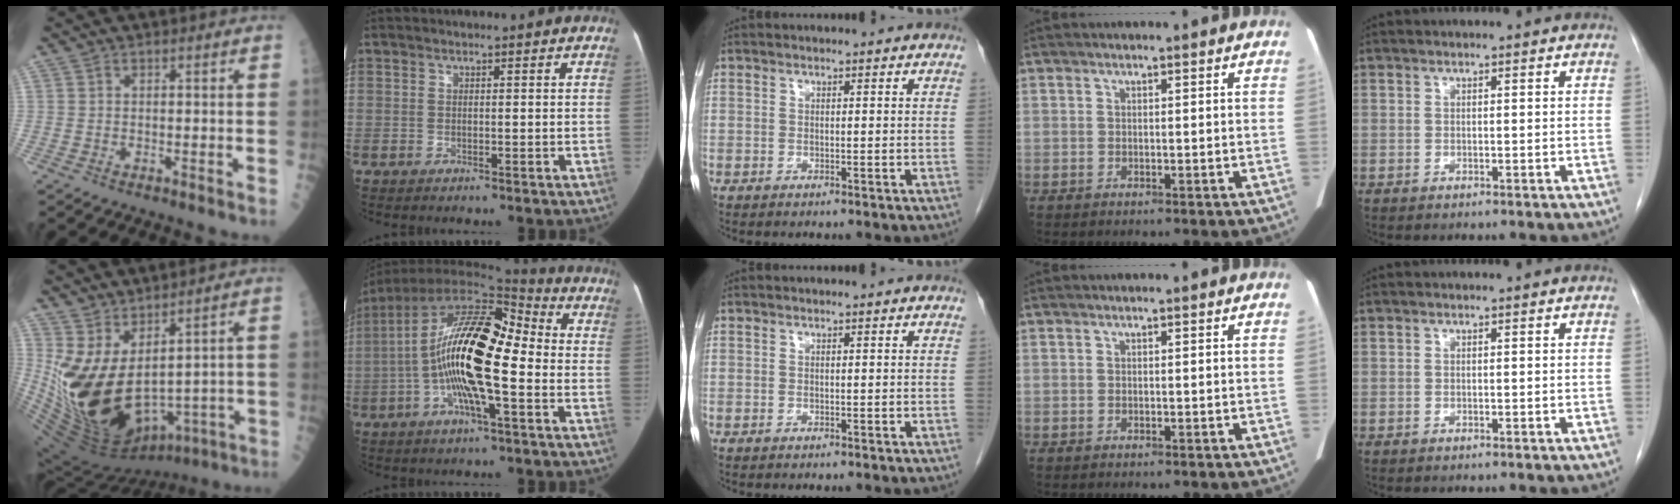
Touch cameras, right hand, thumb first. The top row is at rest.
{"thumb": {"total": 18.3, "force": [2.6, 8.9, 15.8], "torque": [-0.299, -0.049, 0.083]}, "index": {"total": 18.5, "force": [-2.4, 4.6, 17.8], "torque": [-0.321, 0.026, -0.050]}}